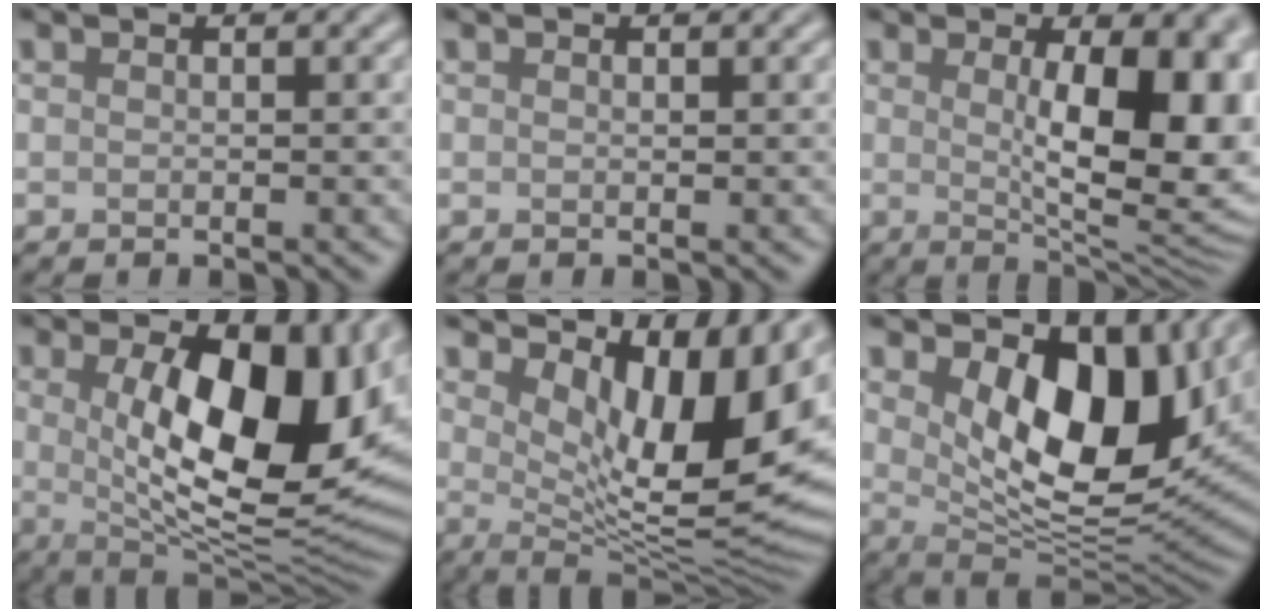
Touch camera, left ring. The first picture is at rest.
{"total": 0.0}
{"total": 11.8, "force": [1.1, 4.2, 11.0], "torque": [-0.120, -0.004, 0.021]}
{"total": 15.0, "force": [2.1, 6.8, 13.2], "torque": [-0.178, -0.010, 0.034]}
{"total": 12.1, "force": [4.2, 5.0, 10.2], "torque": [-0.146, -0.013, 0.074]}
{"total": 11.3, "force": [3.5, 5.9, 9.0], "torque": [-0.135, -0.022, 0.060]}